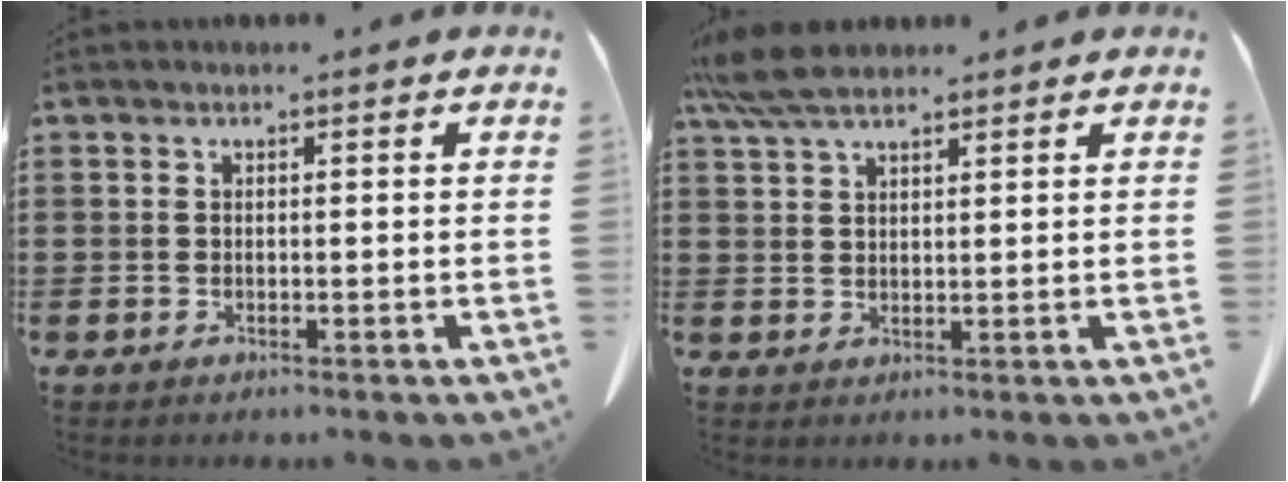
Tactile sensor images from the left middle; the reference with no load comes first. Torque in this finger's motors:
{"motor_torque": [0.44, 0.07, 0.19, 0.09]}